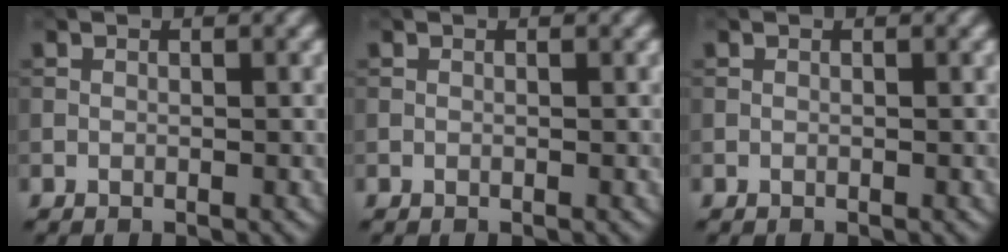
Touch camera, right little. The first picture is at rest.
{"total": 0.0}
{"total": 0.0}